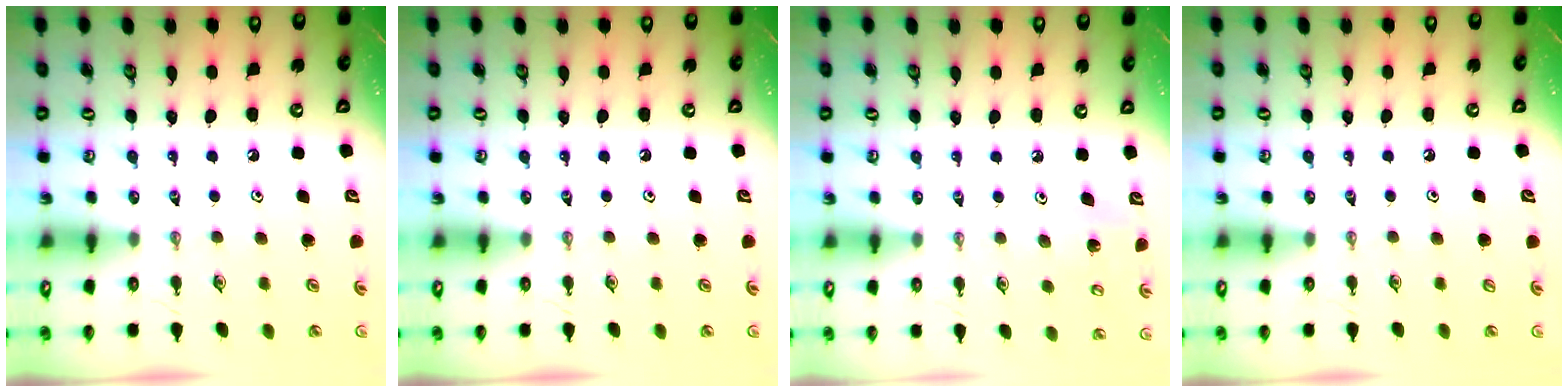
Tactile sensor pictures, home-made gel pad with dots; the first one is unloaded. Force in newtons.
{"total": 0.0}
{"total": 4.1, "press": 4.1, "slide": 0.2}
{"total": 1.1, "press": 0.0, "slide": 1.1}